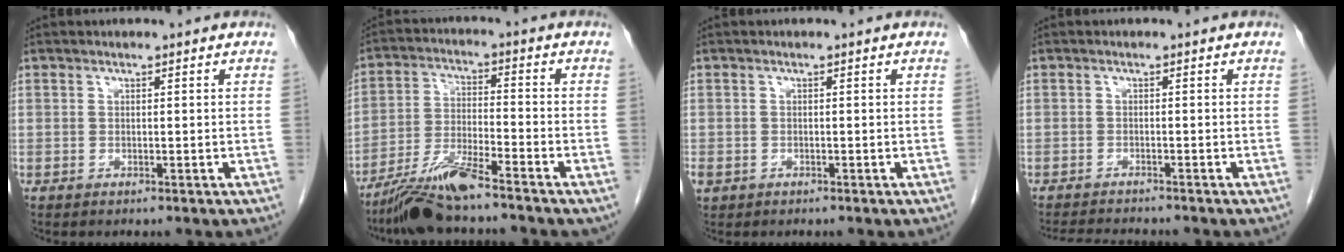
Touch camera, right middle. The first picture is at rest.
{"total": 9.1, "force": [-7.4, 0.6, 5.3], "torque": [-0.107, -0.021, -0.138]}
{"total": 2.1, "force": [-1.0, 1.6, 0.8], "torque": [-0.022, -0.001, -0.014]}
{"total": 5.1, "force": [-4.9, 0.2, 1.6], "torque": [-0.026, -0.015, -0.076]}